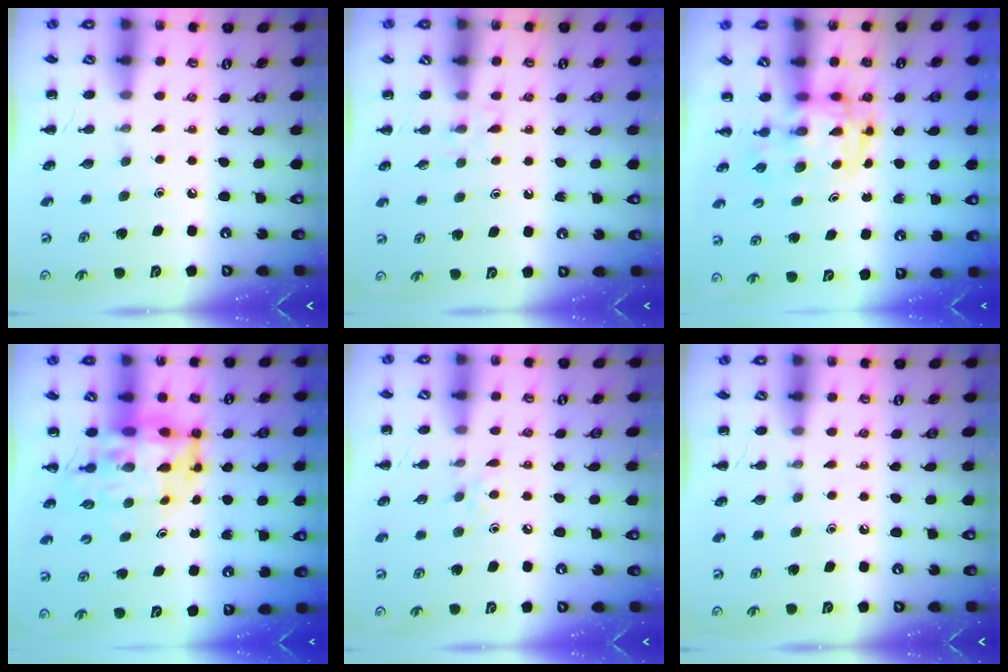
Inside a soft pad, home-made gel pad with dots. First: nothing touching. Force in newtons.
{"total": 2.2, "press": 2.0, "slide": 1.0}
{"total": 2.8, "press": 2.8, "slide": 0.5}
{"total": 7.1, "press": 6.8, "slide": 2.2}
{"total": 4.8, "press": 4.5, "slide": 1.7}
{"total": 0.0}